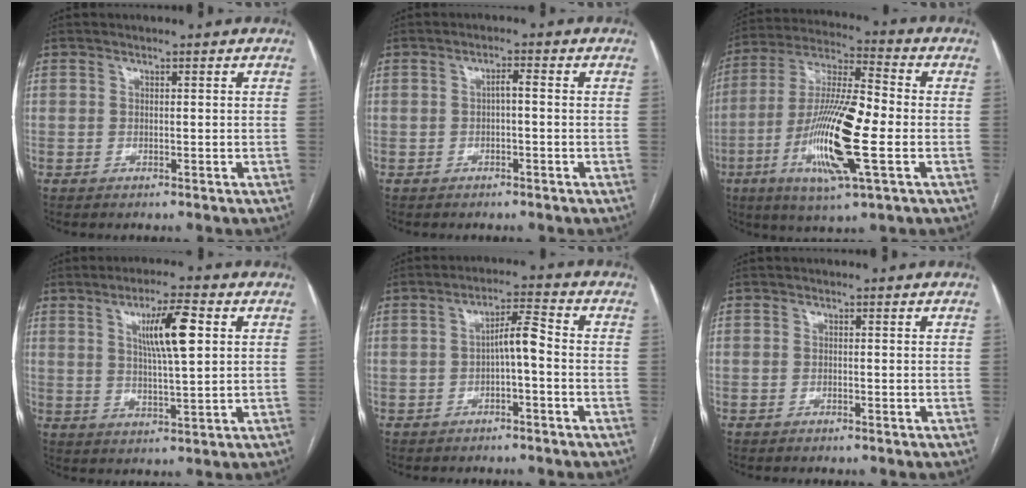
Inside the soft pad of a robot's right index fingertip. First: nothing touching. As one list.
[{"total": 1.5, "force": [-0.1, 0.3, 1.5], "torque": [-0.026, 0.007, -0.001]}, {"total": 17.4, "force": [-4.2, 2.2, 16.8], "torque": [-0.333, -0.009, -0.076]}, {"total": 8.3, "force": [2.8, 0.8, 7.8], "torque": [-0.136, 0.003, 0.048]}, {"total": 4.4, "force": [-0.7, 0.7, 4.2], "torque": [-0.069, 0.019, -0.010]}, {"total": 0.0}]